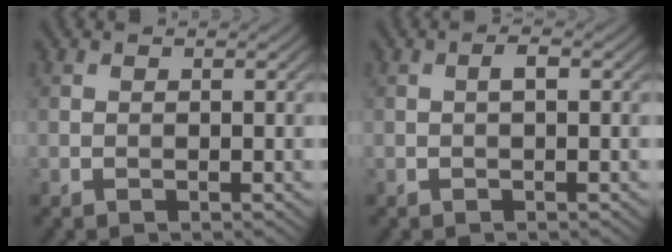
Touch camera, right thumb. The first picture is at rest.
{"total": 1.0, "force": [0.0, 0.3, 1.0], "torque": [-0.019, 0.003, -0.001]}